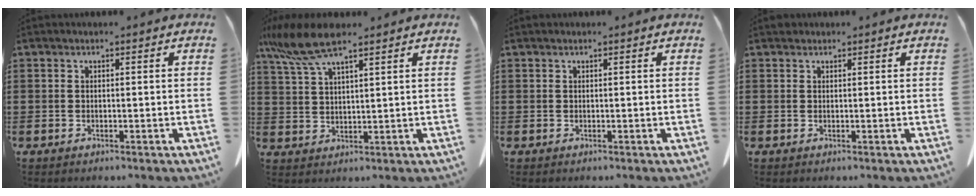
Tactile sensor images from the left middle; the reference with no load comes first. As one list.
[{"total": 8.2, "force": [5.8, 1.8, 5.6], "torque": [-0.138, -0.015, 0.101]}, {"total": 0.0}, {"total": 0.6, "force": [0.5, 0.3, 0.0], "torque": [-0.002, 0.001, 0.011]}]